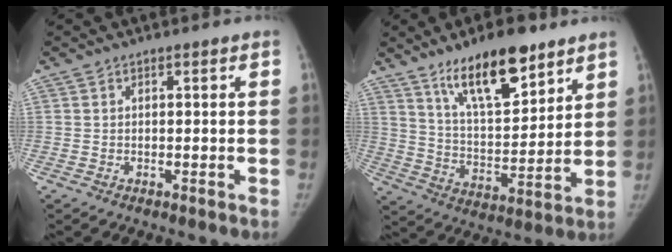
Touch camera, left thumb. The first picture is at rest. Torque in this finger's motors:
{"motor_torque": [0.56, 0.19, 0.88, -0.97, 0.07]}